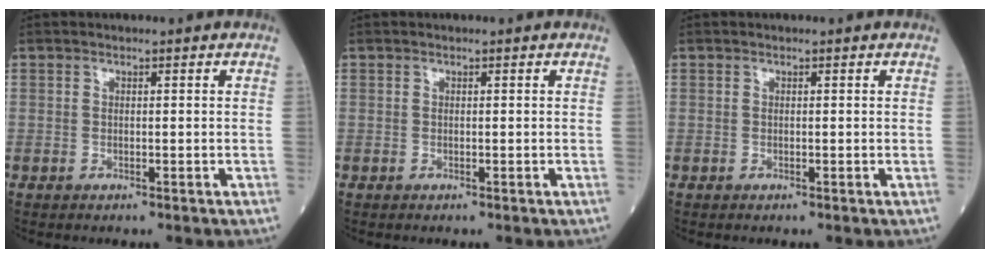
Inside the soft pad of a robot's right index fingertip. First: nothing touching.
{"total": 0.0}
{"total": 0.0}